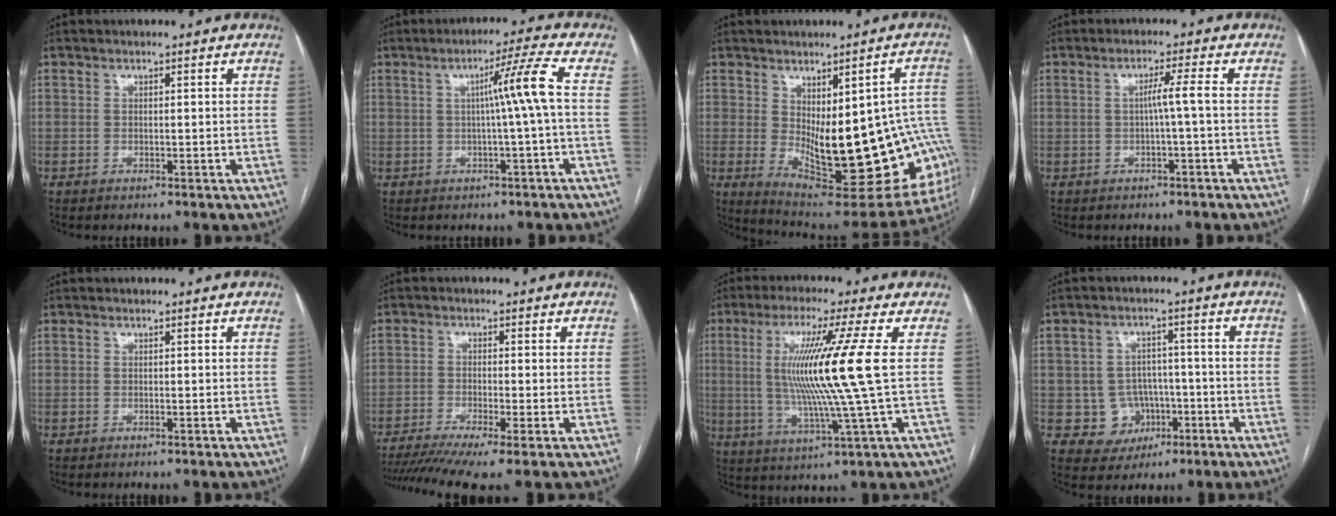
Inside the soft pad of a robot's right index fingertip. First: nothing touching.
{"total": 6.2, "force": [0.2, -1.8, 5.9], "torque": [-0.095, 0.010, 0.006]}
{"total": 24.2, "force": [-3.6, 9.1, 22.1], "torque": [-0.211, 0.000, -0.024]}
{"total": 2.7, "force": [-0.4, -0.7, 2.6], "torque": [-0.042, 0.004, -0.006]}
{"total": 0.0}
{"total": 9.6, "force": [-6.9, 0.2, 6.7], "torque": [-0.111, -0.011, -0.113]}
{"total": 14.1, "force": [1.8, -2.3, 13.8], "torque": [-0.264, -0.008, 0.030]}
{"total": 6.7, "force": [-1.8, 6.3, 0.9], "torque": [-0.005, 0.016, -0.018]}